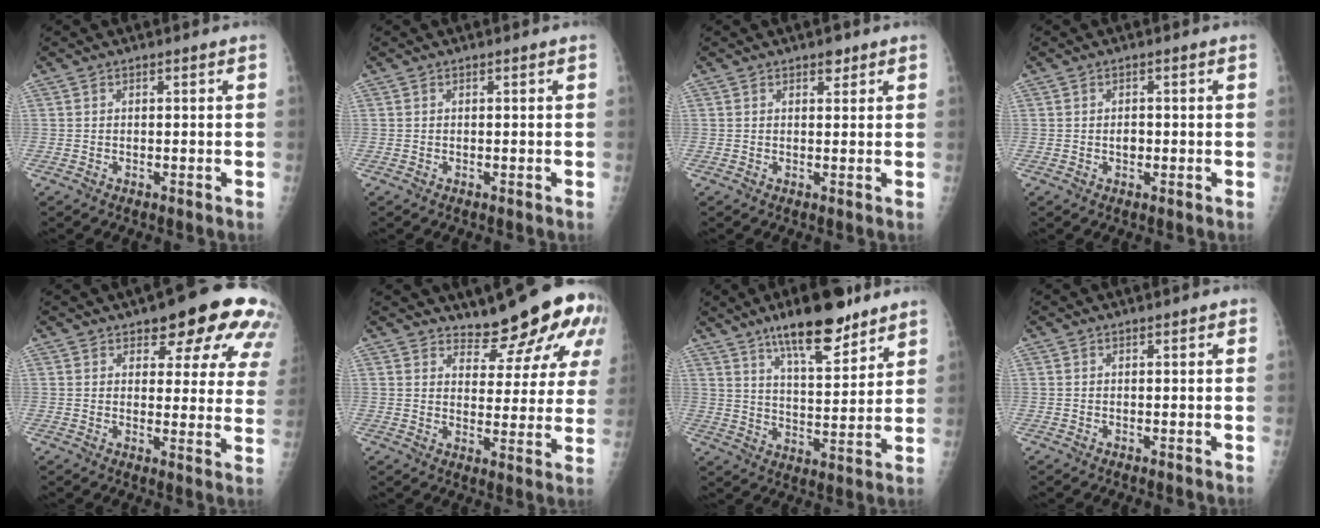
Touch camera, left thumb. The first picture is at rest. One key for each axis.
{"total": 0.0}
{"total": 1.8, "fx": 1.2, "fy": 1.0, "fz": 0.9, "tx": 0.001, "ty": -0.005, "tz": 0.014}
{"total": 1.5, "fx": -0.2, "fy": 1.1, "fz": 1.0, "tx": -0.009, "ty": 0.003, "tz": -0.003}
{"total": 15.7, "fx": 10.0, "fy": 6.4, "fz": 10.3, "tx": -0.080, "ty": -0.041, "tz": 0.107}
{"total": 11.5, "fx": 9.4, "fy": 3.7, "fz": 5.6, "tx": -0.046, "ty": -0.067, "tz": 0.117}
{"total": 14.8, "fx": 10.3, "fy": 4.5, "fz": 9.6, "tx": -0.125, "ty": -0.060, "tz": 0.170}
{"total": 0.7, "fx": 0.3, "fy": 0.3, "fz": 0.5, "tx": -0.005, "ty": 0.001, "tz": 0.002}